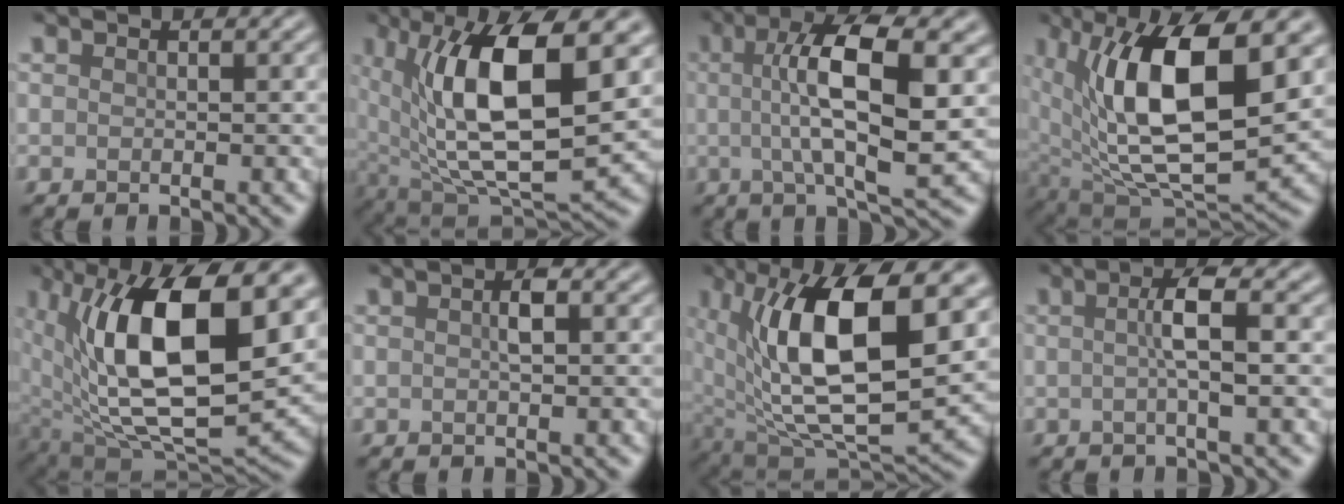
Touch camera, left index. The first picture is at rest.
{"total": 14.0, "force": [3.0, 5.7, 12.4], "torque": [-0.209, -0.004, 0.052]}
{"total": 10.2, "force": [1.2, 3.0, 9.6], "torque": [-0.151, 0.011, 0.017]}
{"total": 14.8, "force": [3.3, 6.4, 12.9], "torque": [-0.223, -0.002, 0.058]}
{"total": 16.5, "force": [3.6, 7.7, 14.1], "torque": [-0.236, 0.005, 0.059]}
{"total": 1.5, "force": [0.2, 0.3, 1.4], "torque": [-0.025, 0.005, 0.003]}
{"total": 15.4, "force": [3.4, 6.8, 13.4], "torque": [-0.231, 0.001, 0.058]}
{"total": 3.5, "force": [0.2, 0.5, 3.4], "torque": [-0.059, 0.007, -0.001]}